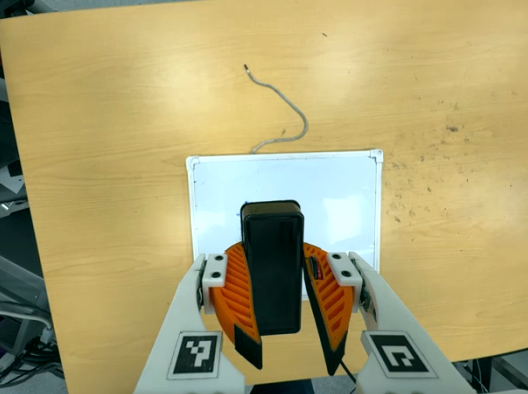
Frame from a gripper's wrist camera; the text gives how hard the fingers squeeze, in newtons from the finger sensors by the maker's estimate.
{"total": 10.4, "left": 9.6, "right": 11.1}